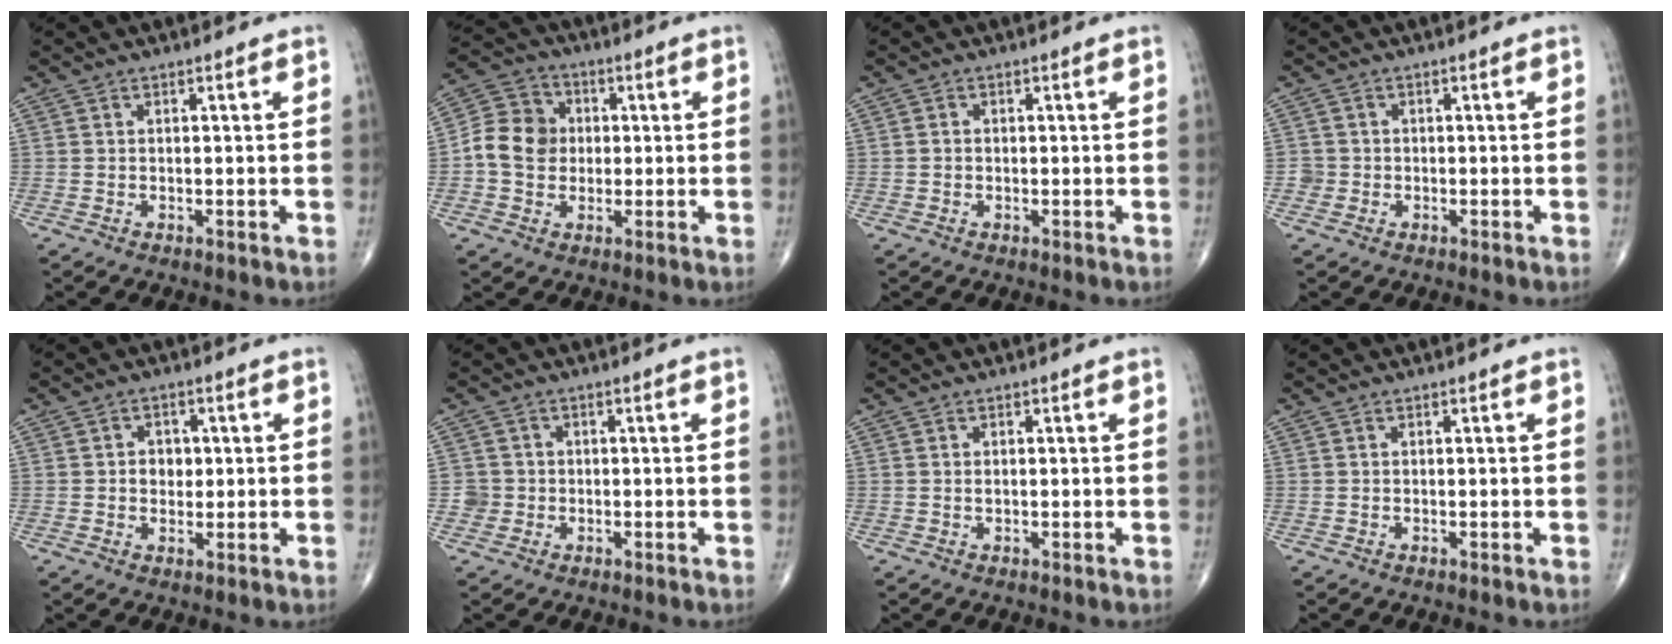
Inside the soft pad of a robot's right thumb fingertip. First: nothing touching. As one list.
[{"total": 9.7, "force": [-0.1, 8.4, 4.9], "torque": [-0.071, 0.023, -0.014]}, {"total": 0.8, "force": [-0.1, 0.7, 0.3], "torque": [-0.004, 0.002, -0.002]}, {"total": 1.6, "force": [-0.4, 1.5, -0.1], "torque": [0.014, 0.008, -0.013]}, {"total": 3.9, "force": [0.4, 3.2, 2.3], "torque": [-0.007, 0.003, 0.004]}, {"total": 2.6, "force": [-0.4, 2.6, 0.0], "torque": [0.021, 0.009, -0.010]}, {"total": 0.6, "force": [0.1, 0.4, 0.5], "torque": [-0.010, 0.003, 0.003]}, {"total": 0.0}]